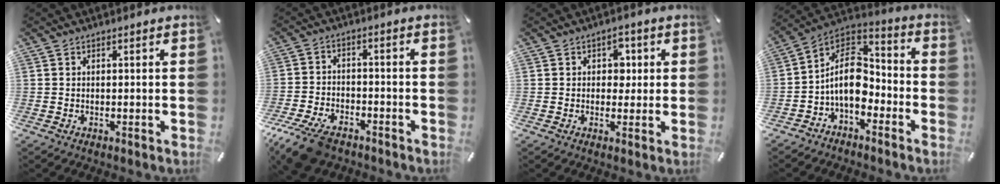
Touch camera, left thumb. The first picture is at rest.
{"total": 9.7, "force": [-6.8, 4.8, 4.8], "torque": [-0.099, 0.031, -0.126]}
{"total": 4.2, "force": [0.5, 3.5, 2.3], "torque": [-0.019, -0.001, -0.002]}
{"total": 12.5, "force": [-3.7, 8.6, 8.3], "torque": [-0.165, 0.016, -0.070]}